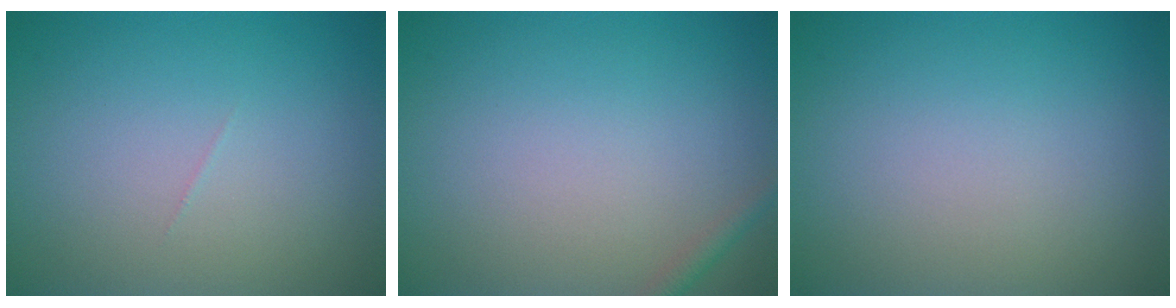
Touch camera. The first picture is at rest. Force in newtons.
{"total": 1.0, "press": 1.0, "slide": 0.0}
{"total": 0.0}